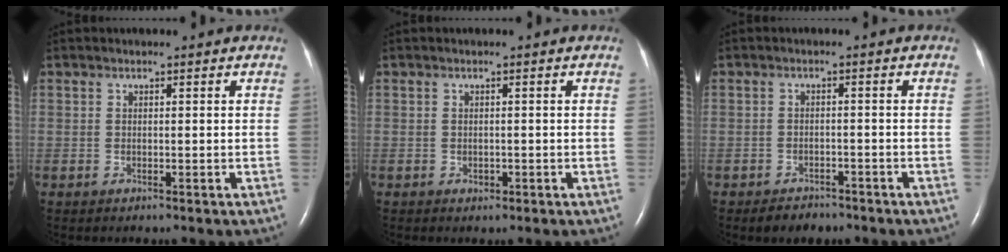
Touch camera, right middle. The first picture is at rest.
{"total": 0.6, "force": [-0.2, 0.5, 0.2], "torque": [-0.002, 0.001, -0.001]}
{"total": 3.3, "force": [-2.6, 1.7, 0.9], "torque": [-0.018, 0.002, -0.035]}